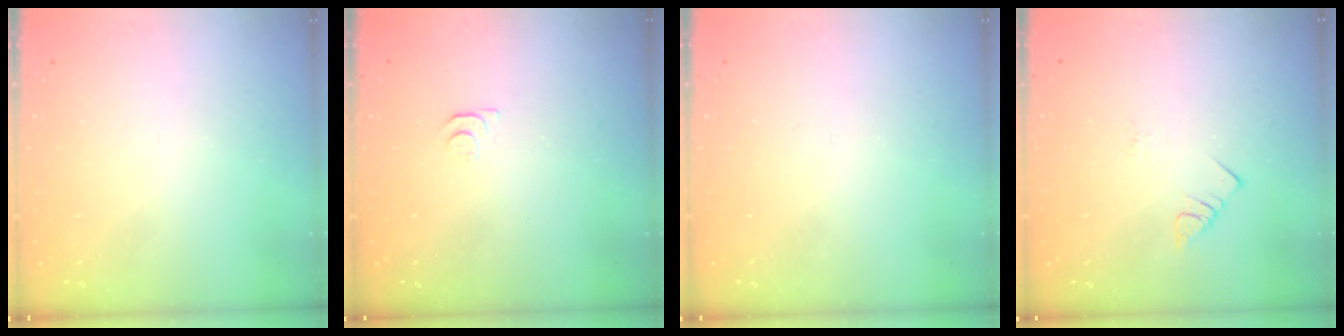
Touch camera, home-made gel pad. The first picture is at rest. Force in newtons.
{"total": 6.3, "press": 6.3, "slide": 0.7}
{"total": 0.0}
{"total": 2.4, "press": 2.3, "slide": 0.4}